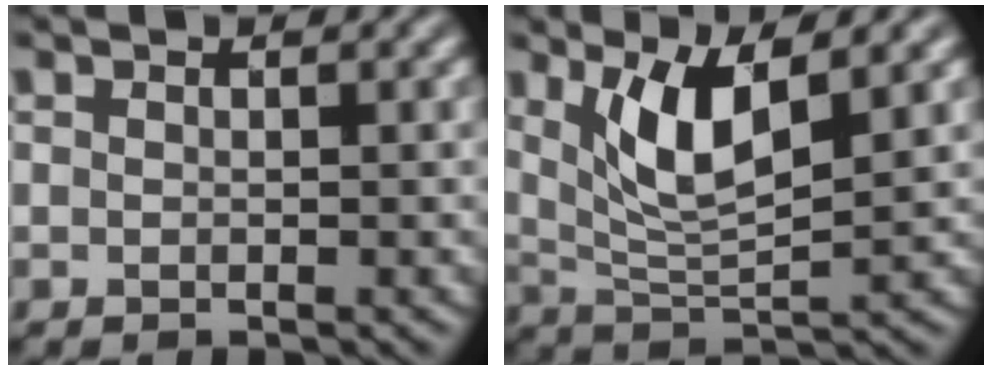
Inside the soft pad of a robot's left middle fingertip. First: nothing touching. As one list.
[{"total": 5.5, "force": [2.1, 1.7, 4.8], "torque": [-0.103, -0.010, 0.047]}]